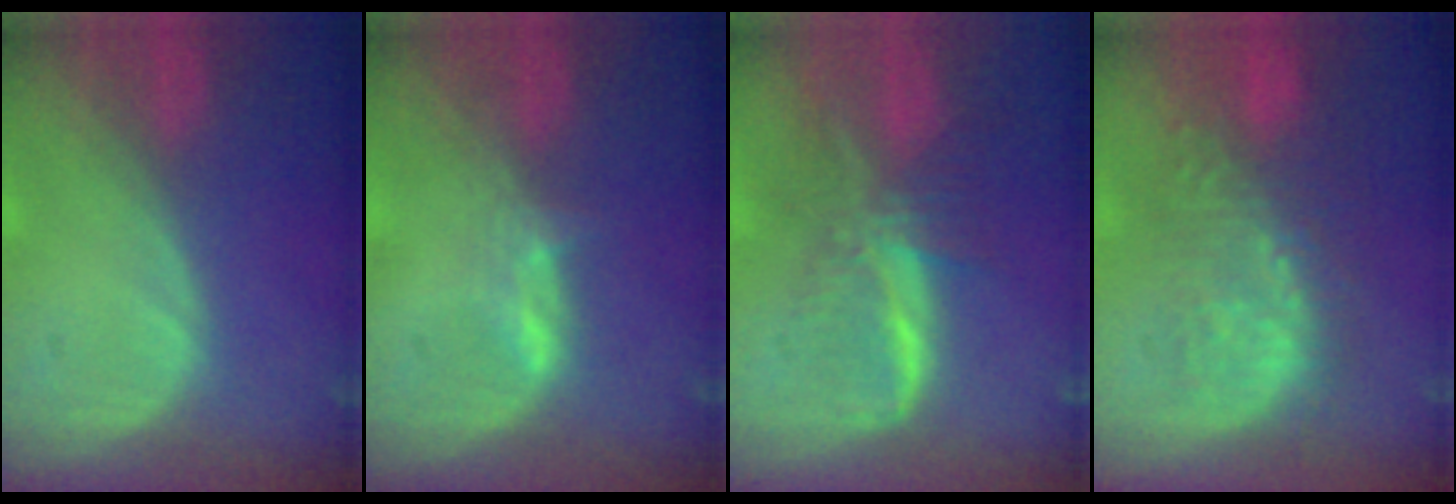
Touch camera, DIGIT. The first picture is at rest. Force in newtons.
{"total": 2.1, "press": 2.0, "slide": 0.4}
{"total": 8.1, "press": 7.0, "slide": 4.2}
{"total": 10.4, "press": 9.5, "slide": 4.2}